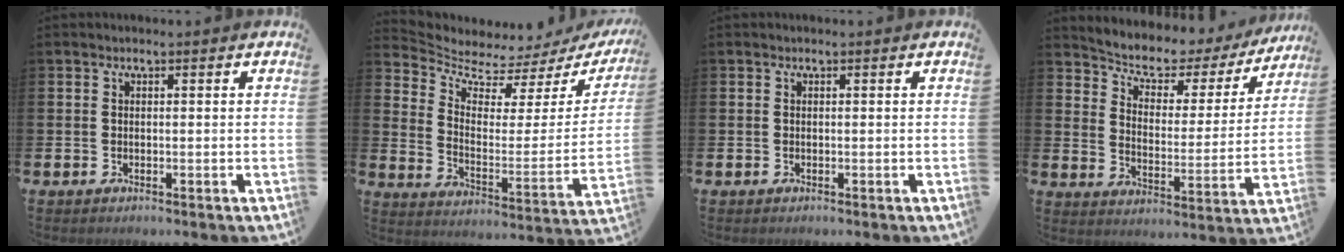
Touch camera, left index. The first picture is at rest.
{"total": 5.0, "force": [4.3, 2.2, 1.0], "torque": [-0.055, -0.040, 0.066]}
{"total": 0.0}
{"total": 5.7, "force": [4.9, 2.5, 1.5], "torque": [-0.063, -0.034, 0.078]}